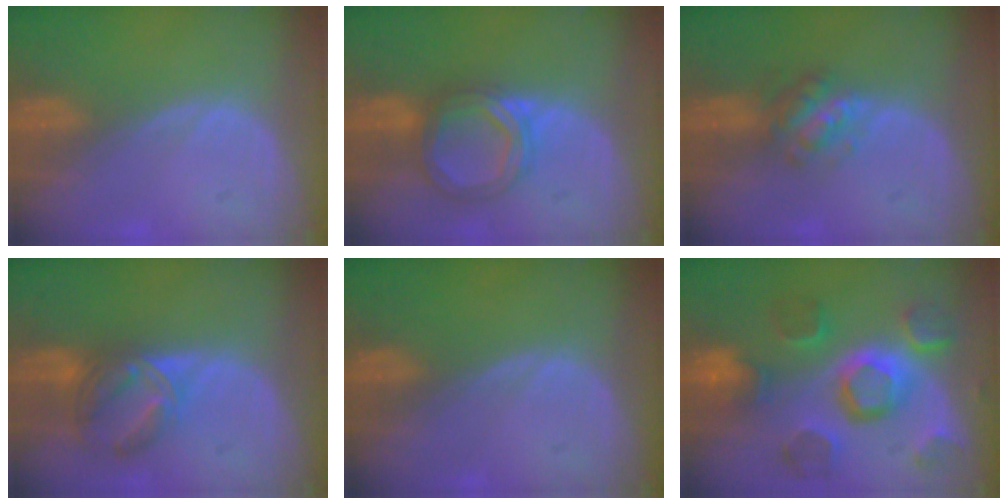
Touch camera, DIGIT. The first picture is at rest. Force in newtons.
{"total": 5.8, "press": 5.8, "slide": 0.2}
{"total": 4.7, "press": 4.3, "slide": 2.0}
{"total": 6.9, "press": 6.3, "slide": 2.8}
{"total": 0.0}
{"total": 11.3, "press": 10.0, "slide": 5.3}